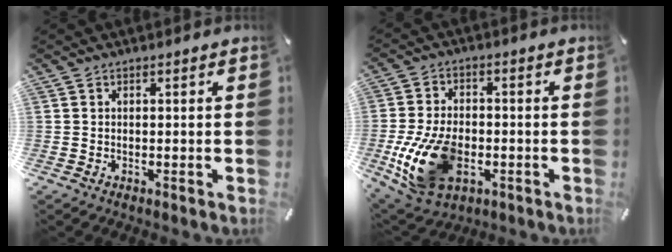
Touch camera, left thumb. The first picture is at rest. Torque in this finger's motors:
{"motor_torque": [1.02, 2.57, 0.73, -0.37, 0.34]}